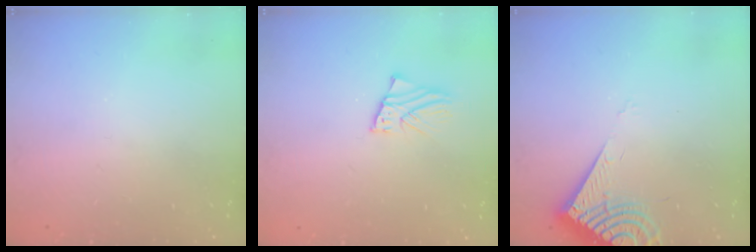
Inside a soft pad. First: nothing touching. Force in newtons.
{"total": 2.3, "press": 2.3, "slide": 0.2}
{"total": 8.4, "press": 8.3, "slide": 0.8}